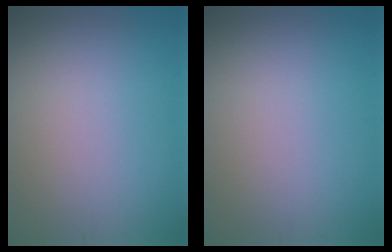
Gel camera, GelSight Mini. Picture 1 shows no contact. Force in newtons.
{"total": 0.0}